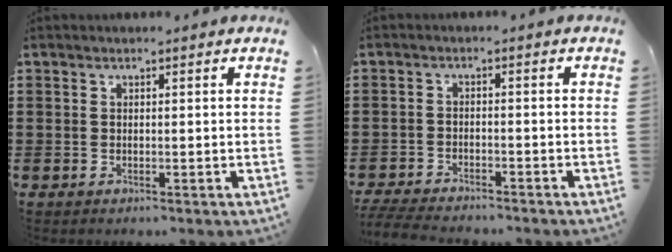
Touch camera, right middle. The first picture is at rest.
{"total": 3.7, "force": [-3.6, 0.2, 0.7], "torque": [-0.028, -0.007, -0.079]}